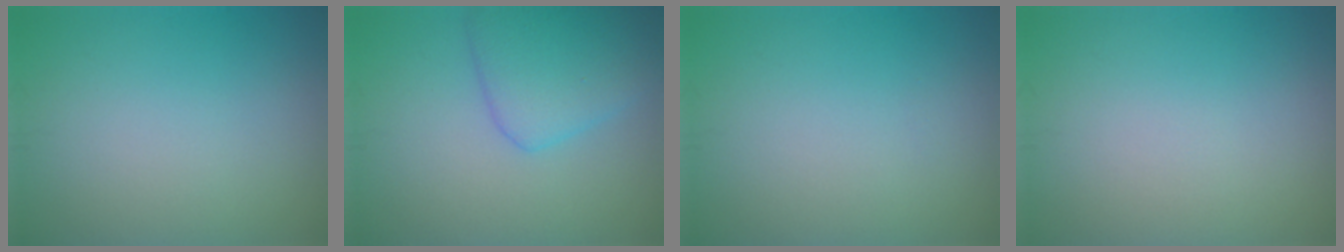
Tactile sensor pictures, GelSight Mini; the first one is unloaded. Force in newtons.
{"total": 4.3, "press": 4.3, "slide": 0.3}
{"total": 0.0}
{"total": 0.0}